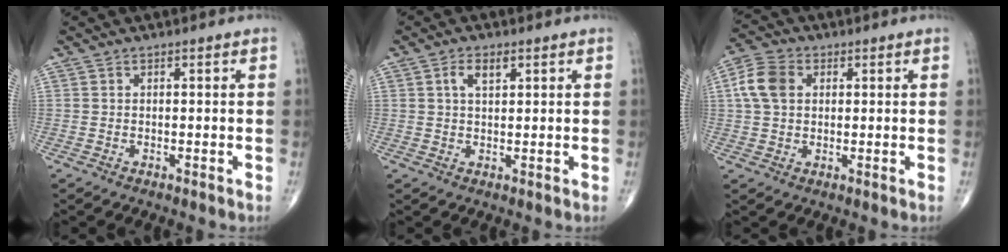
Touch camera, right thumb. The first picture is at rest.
{"total": 3.4, "force": [1.4, 1.6, 2.6], "torque": [-0.046, 0.001, 0.026]}
{"total": 7.2, "force": [1.6, 5.2, 4.8], "torque": [-0.095, 0.013, 0.025]}